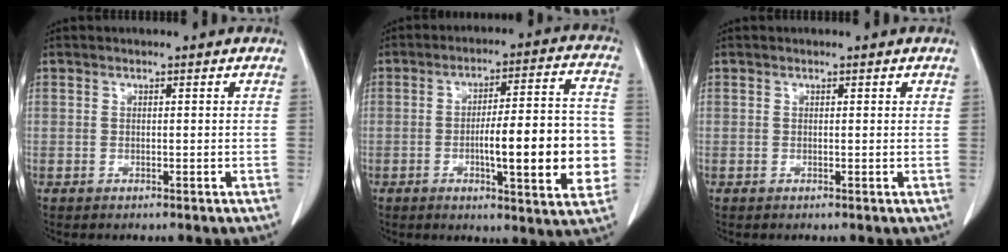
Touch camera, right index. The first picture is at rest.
{"total": 15.8, "force": [-2.8, 2.9, 15.3], "torque": [-0.211, 0.016, -0.036]}
{"total": 0.0}